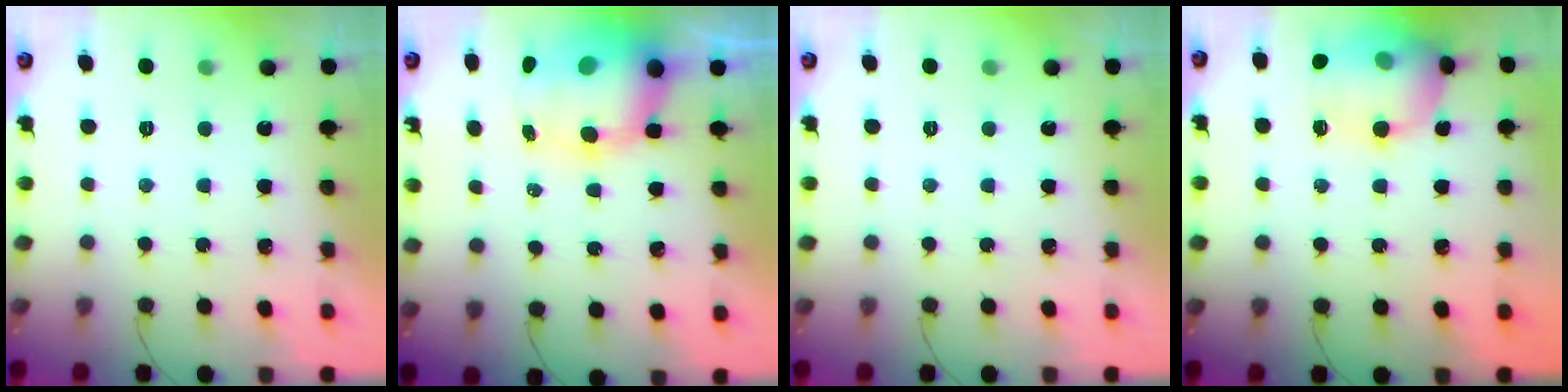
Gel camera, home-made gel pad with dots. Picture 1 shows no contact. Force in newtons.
{"total": 12.3, "press": 11.9, "slide": 3.2}
{"total": 0.0}
{"total": 16.8, "press": 16.3, "slide": 4.2}